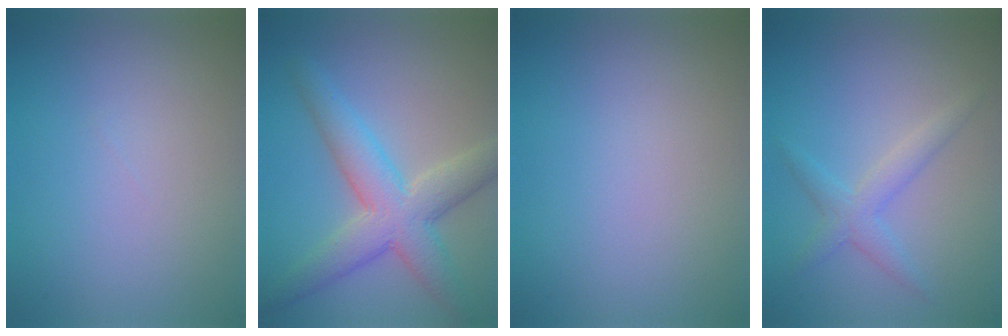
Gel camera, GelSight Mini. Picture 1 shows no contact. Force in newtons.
{"total": 6.6, "press": 6.6, "slide": 0.2}
{"total": 0.0}
{"total": 2.4, "press": 2.4, "slide": 0.2}